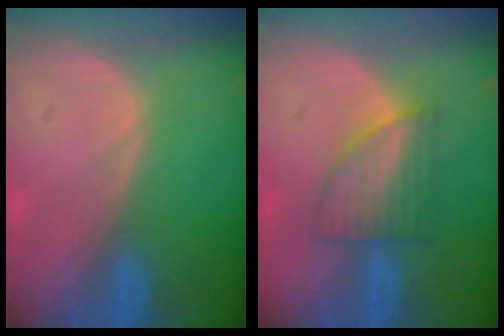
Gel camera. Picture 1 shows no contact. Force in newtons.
{"total": 5.9, "press": 5.9, "slide": 0.4}